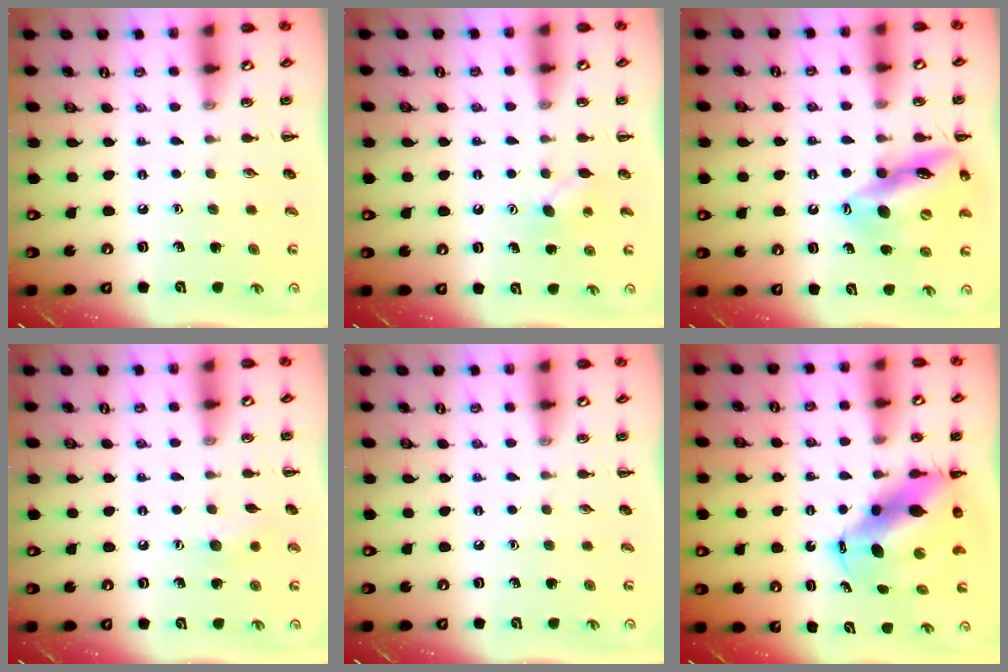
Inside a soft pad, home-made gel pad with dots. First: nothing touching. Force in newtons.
{"total": 3.7, "press": 3.6, "slide": 0.7}
{"total": 15.2, "press": 15.0, "slide": 2.4}
{"total": 5.9, "press": 5.7, "slide": 1.3}
{"total": 0.0}
{"total": 10.9, "press": 10.5, "slide": 3.0}